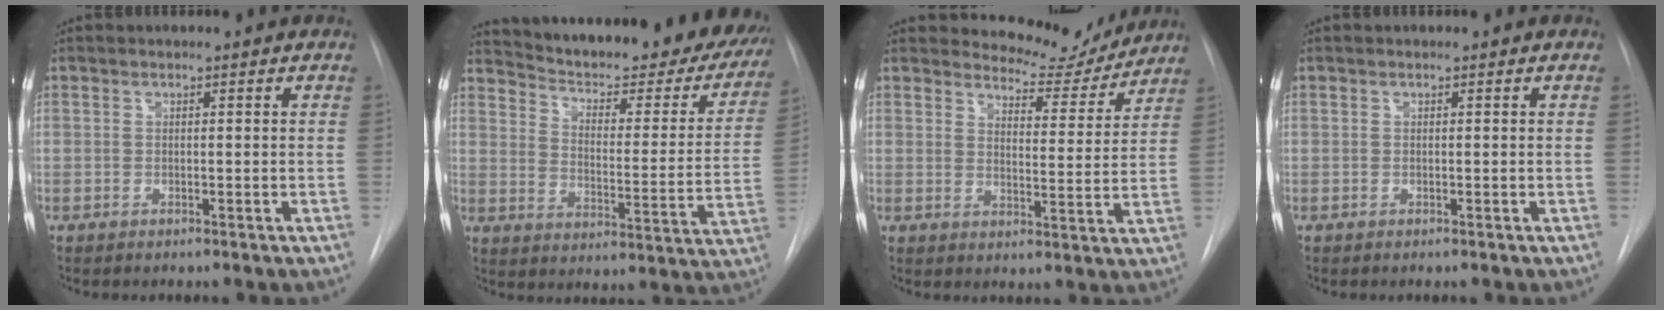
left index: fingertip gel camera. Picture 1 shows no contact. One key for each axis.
{"total": 29.6, "fx": 25.8, "fy": 6.8, "fz": 12.8, "tx": -0.194, "ty": -0.064, "tz": 0.317}
{"total": 8.5, "fx": 8.2, "fy": 2.1, "fz": 0.0, "tx": 0.005, "ty": -0.022, "tz": 0.106}
{"total": 0.0}